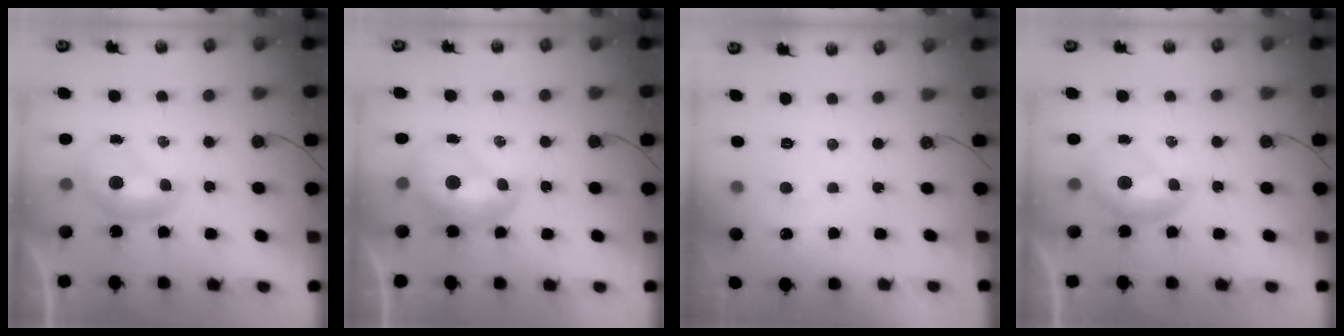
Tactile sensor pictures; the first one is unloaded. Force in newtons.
{"total": 2.7, "press": 2.7, "slide": 0.4}
{"total": 2.9, "press": 2.9, "slide": 0.2}
{"total": 0.0}